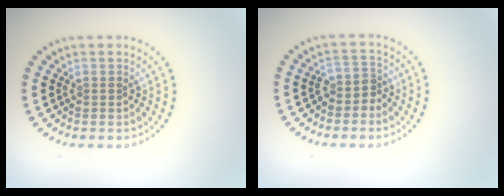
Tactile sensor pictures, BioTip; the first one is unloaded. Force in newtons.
{"total": 2.0, "press": 1.5, "slide": 1.2}